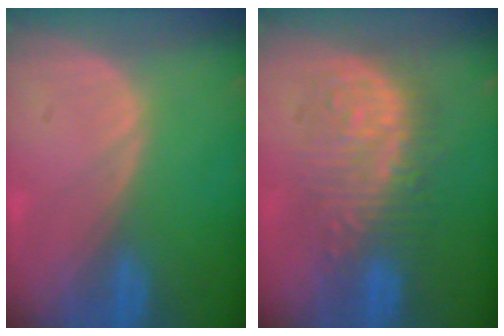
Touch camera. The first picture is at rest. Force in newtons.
{"total": 9.0, "press": 9.0, "slide": 0.6}